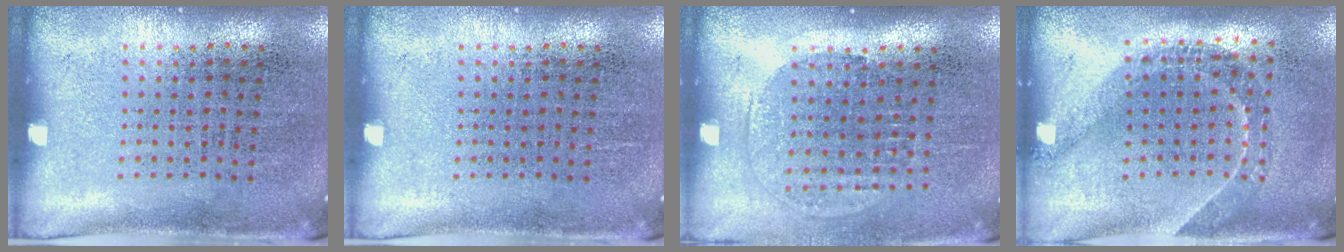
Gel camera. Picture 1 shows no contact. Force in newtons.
{"total": 0.0}
{"total": 1.3, "press": 1.2, "slide": 0.6}
{"total": 1.5, "press": 1.3, "slide": 0.9}